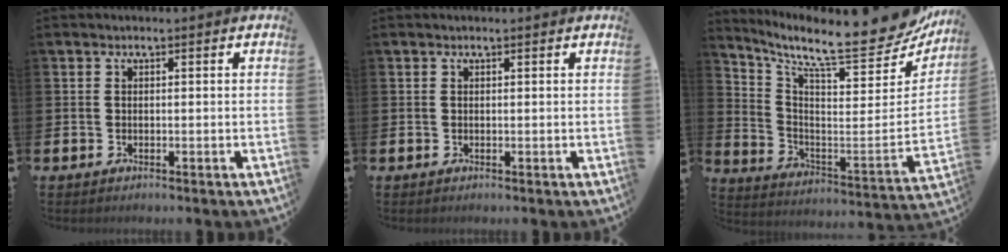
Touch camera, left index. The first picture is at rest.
{"total": 0.0}
{"total": 11.1, "force": [9.5, 2.2, 5.2], "torque": [-0.116, -0.085, 0.153]}